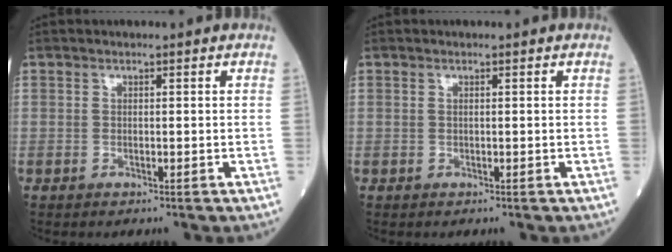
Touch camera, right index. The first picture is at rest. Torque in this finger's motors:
{"motor_torque": [-0.12, 0.02, -0.02, -0.01]}